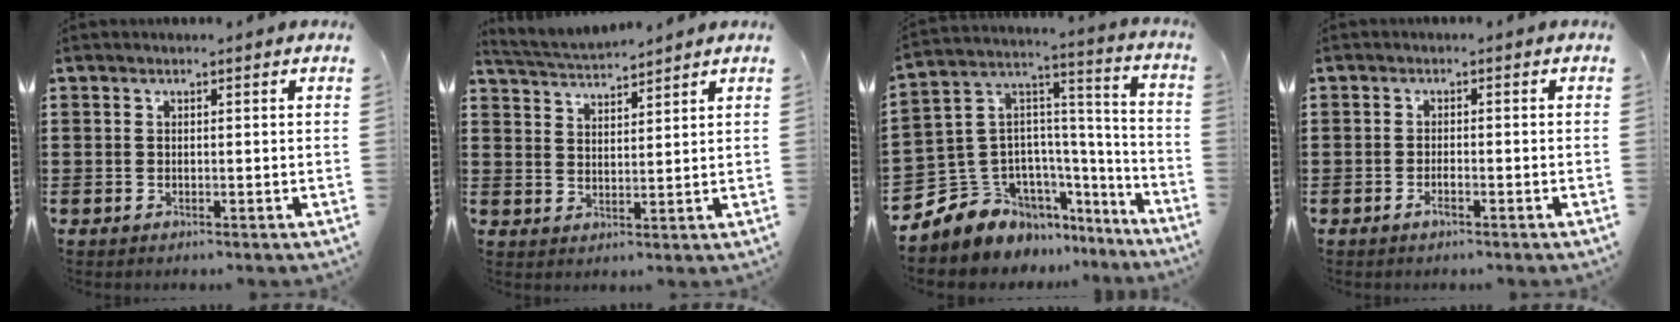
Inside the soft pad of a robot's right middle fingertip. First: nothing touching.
{"total": 3.6, "force": [3.6, 0.0, 0.1], "torque": [-0.016, -0.016, 0.065]}
{"total": 9.7, "force": [-7.2, 6.5, 0.7], "torque": [-0.068, -0.018, -0.142]}
{"total": 1.5, "force": [-0.9, 0.2, 1.2], "torque": [-0.023, -0.006, -0.014]}